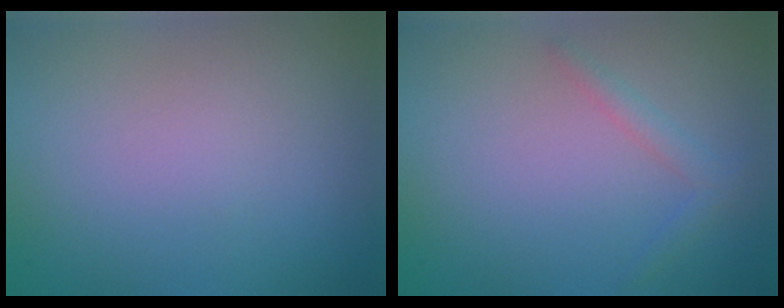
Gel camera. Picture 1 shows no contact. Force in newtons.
{"total": 1.5, "press": 1.5, "slide": 0.1}